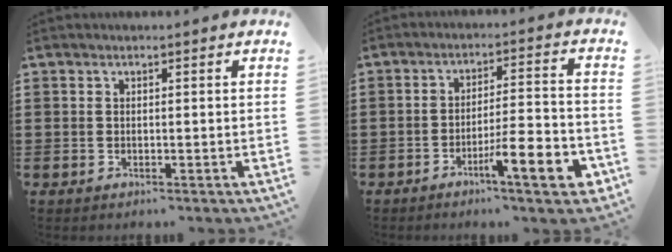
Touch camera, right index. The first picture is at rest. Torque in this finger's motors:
{"motor_torque": [1.63, -0.51, 0.38, 0.09]}